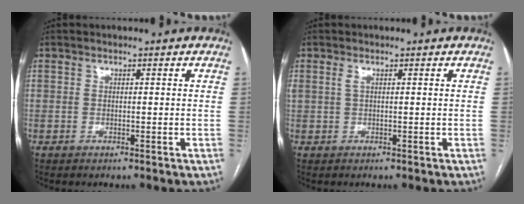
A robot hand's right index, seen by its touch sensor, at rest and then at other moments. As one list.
[{"total": 1.0, "force": [0.4, 0.3, 0.9], "torque": [-0.028, 0.011, 0.011]}]